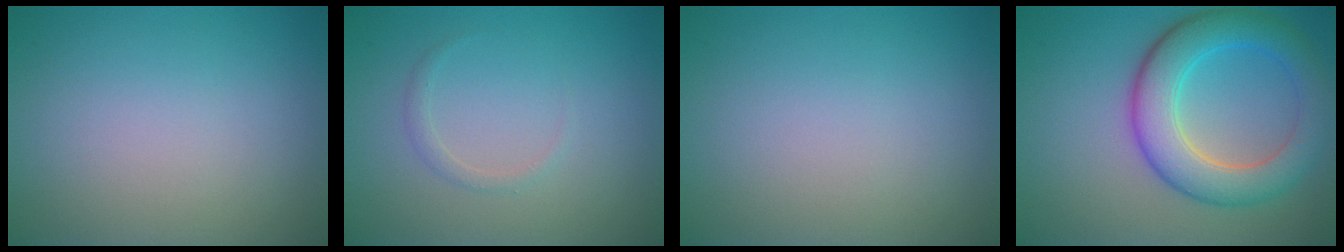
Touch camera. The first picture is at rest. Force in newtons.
{"total": 0.8, "press": 0.8, "slide": 0.2}
{"total": 0.0}
{"total": 7.0, "press": 6.9, "slide": 0.4}